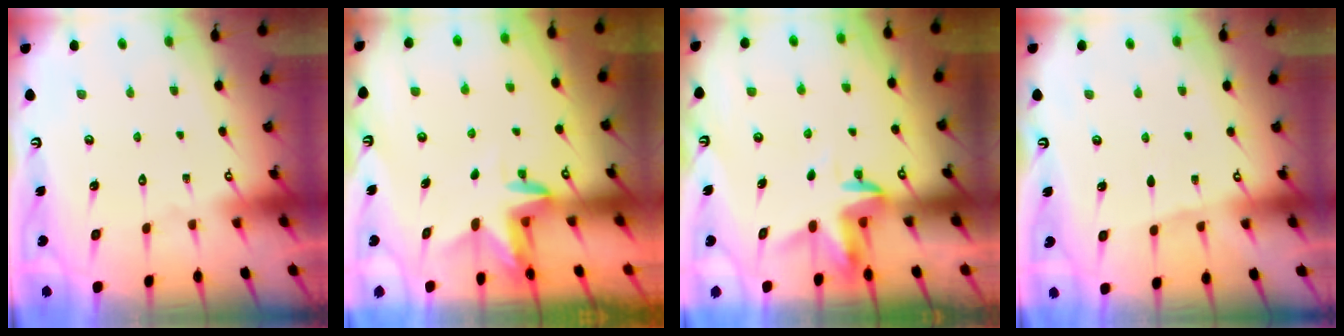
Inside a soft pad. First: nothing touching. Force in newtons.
{"total": 3.3, "press": 3.3, "slide": 0.3}
{"total": 3.6, "press": 3.6, "slide": 0.2}
{"total": 3.0, "press": 2.9, "slide": 0.4}